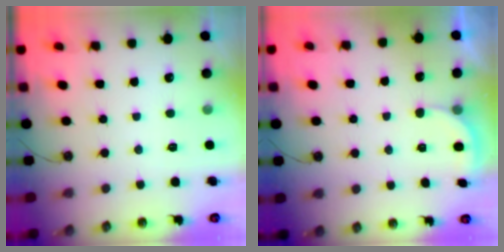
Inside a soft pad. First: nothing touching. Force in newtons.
{"total": 2.6, "press": 2.5, "slide": 0.6}